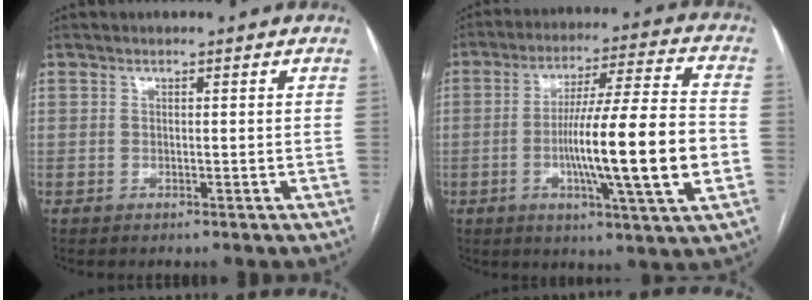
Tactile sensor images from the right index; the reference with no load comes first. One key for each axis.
{"total": 18.1, "fx": -3.3, "fy": 0.1, "fz": 17.8, "tx": -0.292, "ty": -0.003, "tz": -0.057}